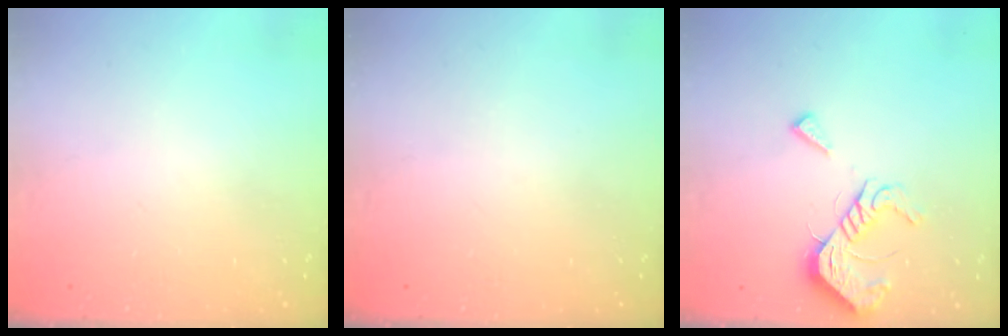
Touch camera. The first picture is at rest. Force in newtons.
{"total": 0.0}
{"total": 11.4, "press": 11.4, "slide": 0.7}